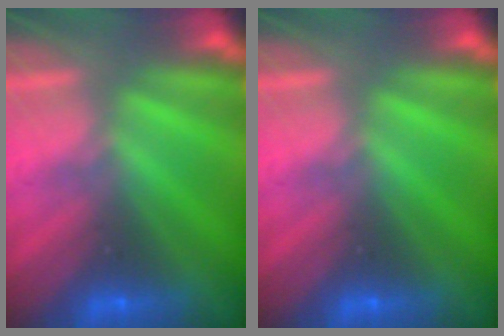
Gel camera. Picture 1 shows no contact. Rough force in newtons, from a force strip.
{"total": 0.0}